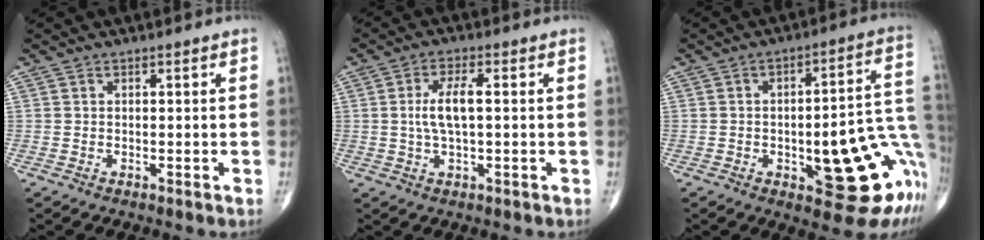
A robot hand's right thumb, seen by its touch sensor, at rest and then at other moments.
{"total": 5.8, "force": [0.4, 1.8, 5.5], "torque": [-0.124, 0.005, 0.006]}
{"total": 22.1, "force": [-5.6, 7.7, 20.0], "torque": [-0.186, 0.033, -0.052]}